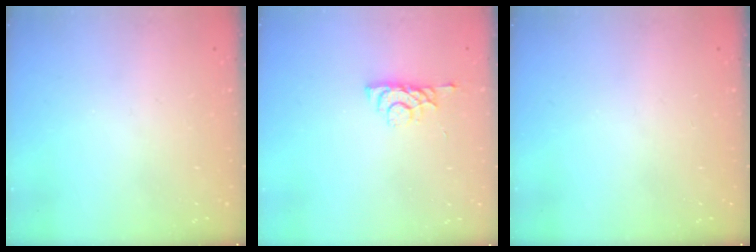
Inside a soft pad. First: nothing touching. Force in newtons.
{"total": 3.7, "press": 3.7, "slide": 0.6}
{"total": 0.0}